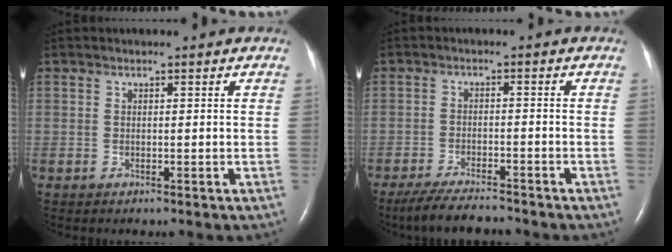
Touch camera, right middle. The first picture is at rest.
{"total": 7.1, "force": [-6.3, 0.8, 3.0], "torque": [-0.058, -0.022, -0.108]}